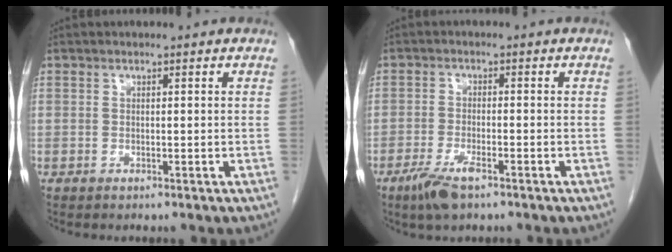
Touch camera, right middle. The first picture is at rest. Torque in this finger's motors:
{"motor_torque": [1.01, -0.81, 0.28, 0.09]}